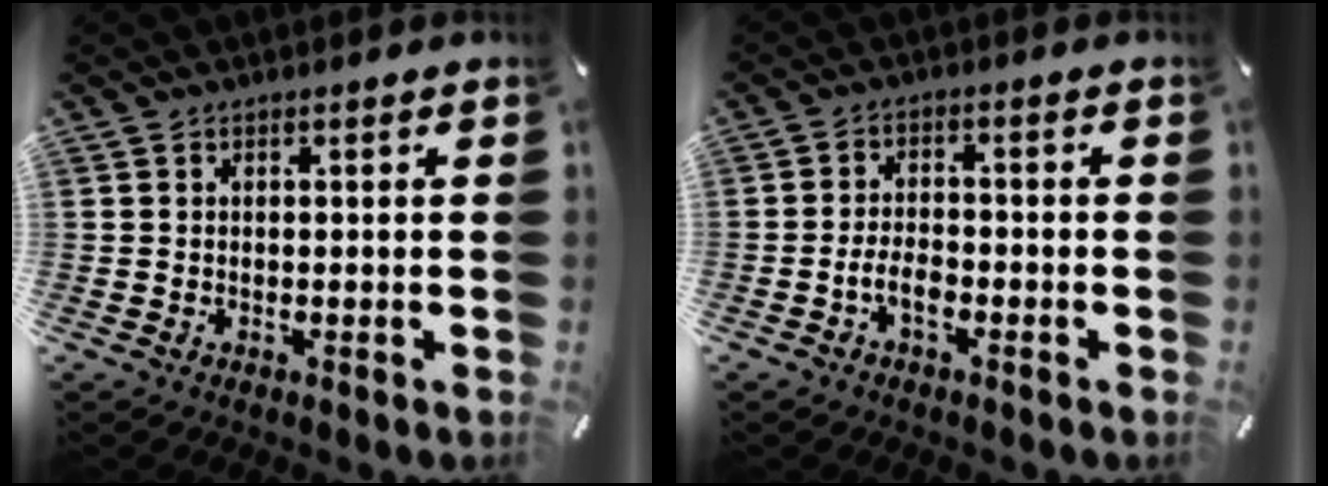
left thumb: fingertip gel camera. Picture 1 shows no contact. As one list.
[{"total": 4.7, "force": [-2.2, 2.5, 3.2], "torque": [-0.059, 0.013, -0.040]}]